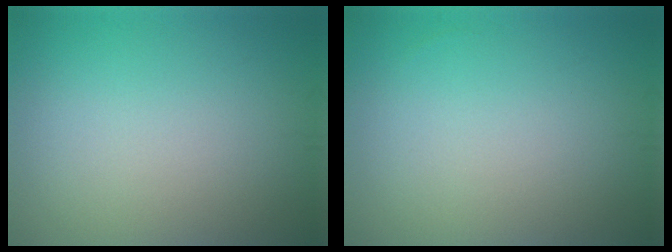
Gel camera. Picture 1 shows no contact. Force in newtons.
{"total": 0.0}